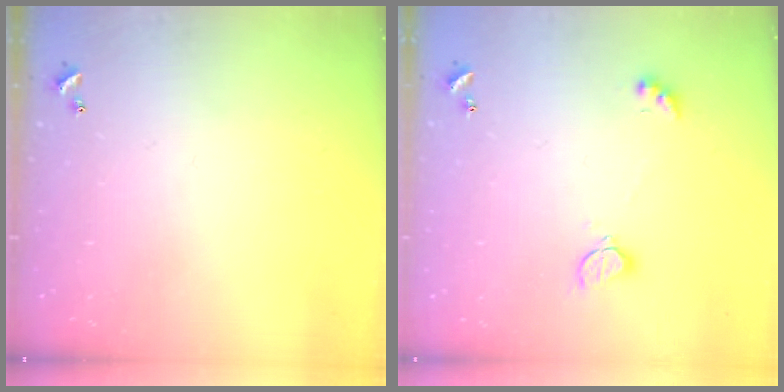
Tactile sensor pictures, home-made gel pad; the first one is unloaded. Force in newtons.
{"total": 2.4, "press": 2.4, "slide": 0.6}